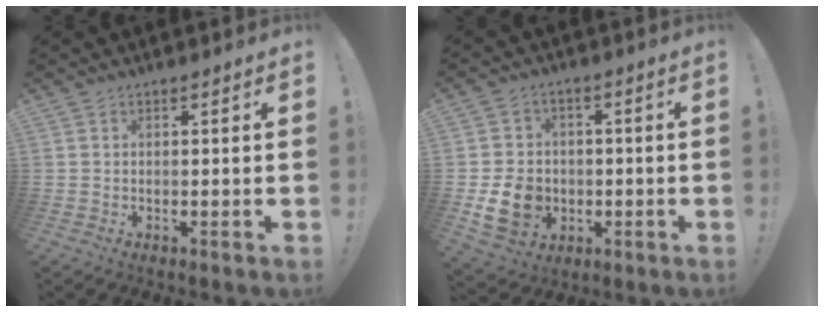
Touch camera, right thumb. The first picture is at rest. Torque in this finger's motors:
{"motor_torque": [1.25, 1.09, 0.11, -0.10, 0.00]}